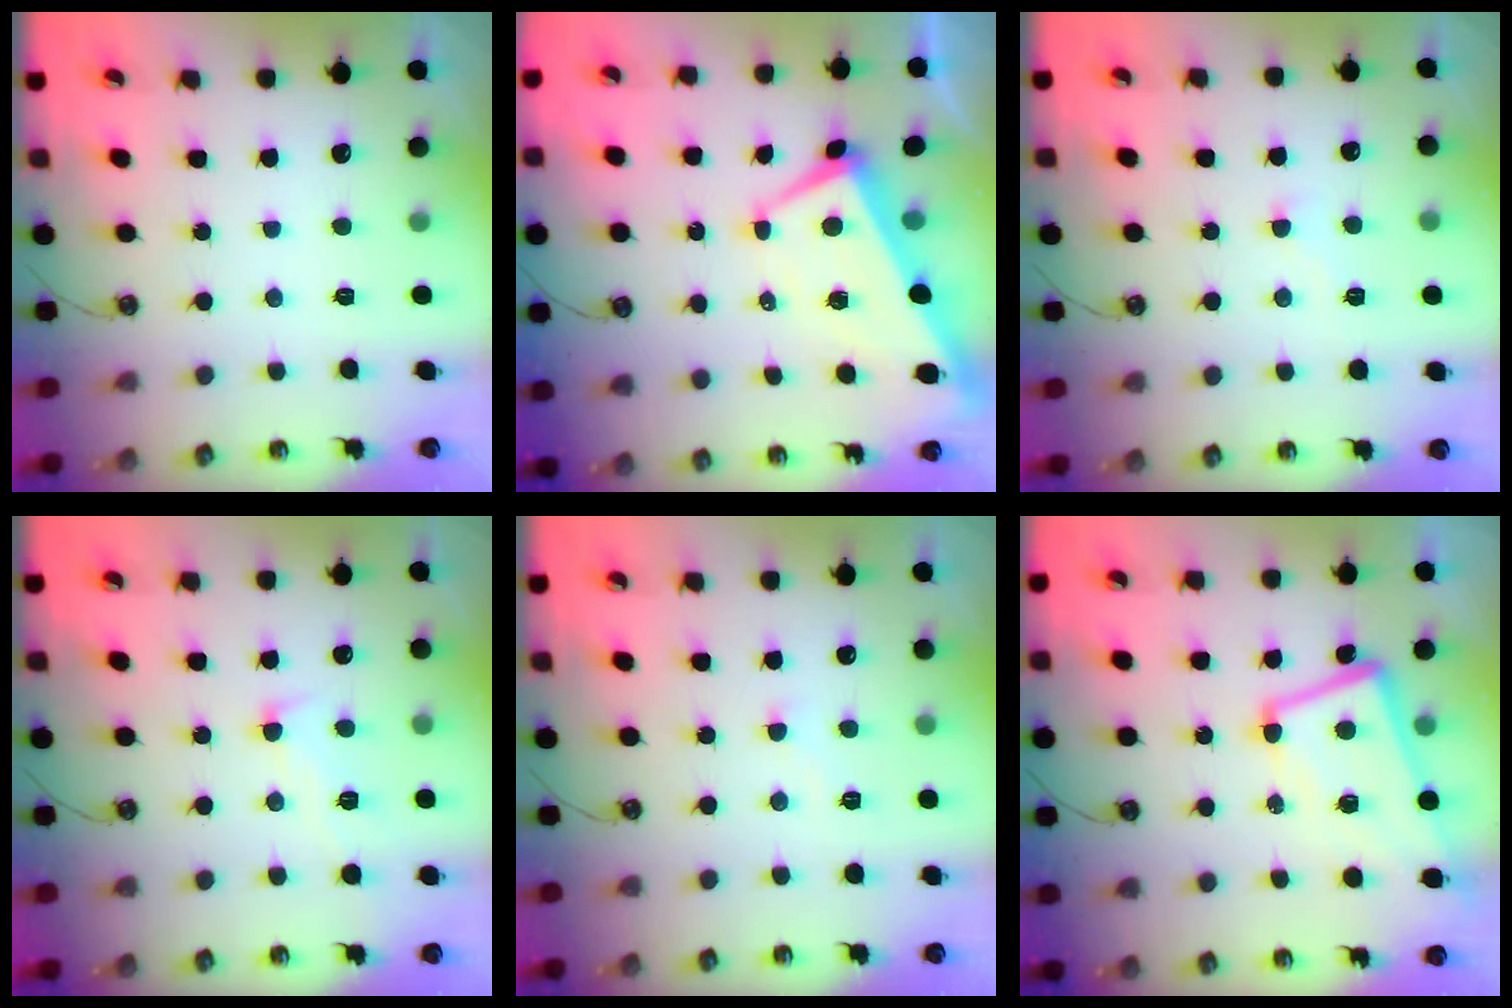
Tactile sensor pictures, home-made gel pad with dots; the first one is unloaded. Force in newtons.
{"total": 2.1, "press": 1.9, "slide": 0.9}
{"total": 2.3, "press": 2.2, "slide": 0.6}
{"total": 1.7, "press": 1.5, "slide": 0.9}
{"total": 4.1, "press": 4.1, "slide": 0.5}
{"total": 6.5, "press": 6.2, "slide": 2.0}